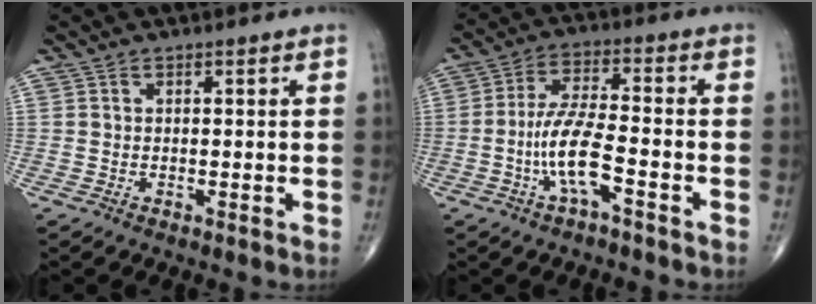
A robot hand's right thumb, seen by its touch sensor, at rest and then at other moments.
{"total": 9.0, "force": [-3.5, 2.4, 7.9], "torque": [-0.165, 0.033, -0.067]}